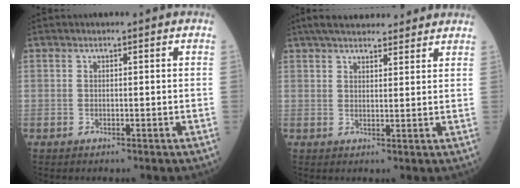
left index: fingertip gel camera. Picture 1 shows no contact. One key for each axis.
{"total": 12.6, "fx": 10.9, "fy": 3.1, "fz": 5.5, "tx": -0.070, "ty": 0.034, "tz": 0.147}